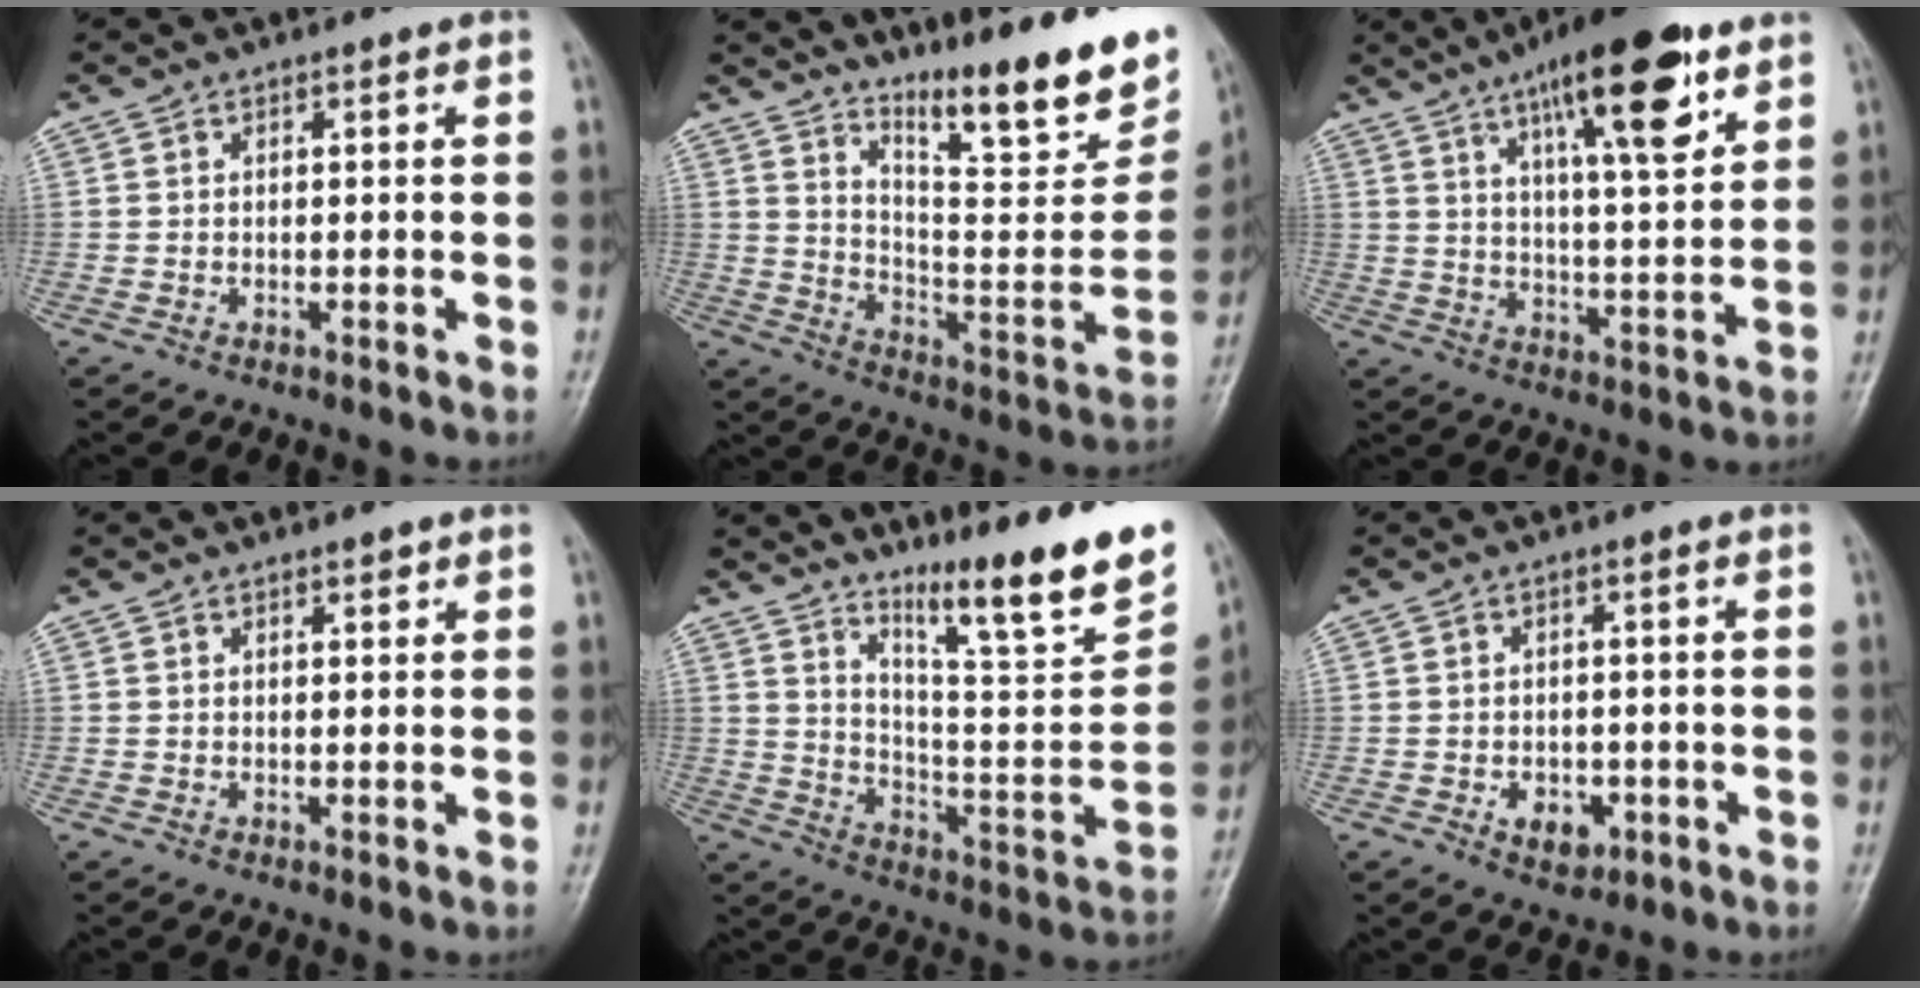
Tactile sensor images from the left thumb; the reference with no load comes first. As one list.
[{"total": 23.0, "force": [16.0, 5.3, 15.7], "torque": [-0.199, -0.097, 0.250]}, {"total": 17.9, "force": [10.0, 4.8, 14.0], "torque": [-0.192, -0.040, 0.156]}, {"total": 1.2, "force": [0.9, 0.5, 0.7], "torque": [-0.006, -0.005, 0.013]}, {"total": 21.0, "force": [15.2, 2.6, 14.3], "torque": [-0.183, -0.095, 0.246]}, {"total": 4.4, "force": [-1.5, 3.2, 2.6], "torque": [-0.024, 0.005, -0.012]}]